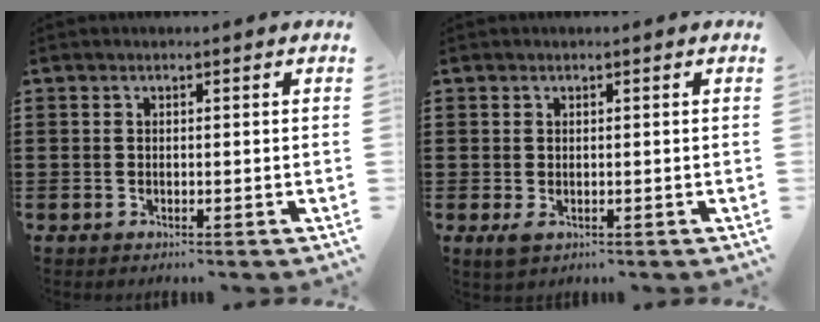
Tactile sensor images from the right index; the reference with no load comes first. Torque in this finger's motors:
{"motor_torque": [0.54, 1.06, 0.04, 0.00]}